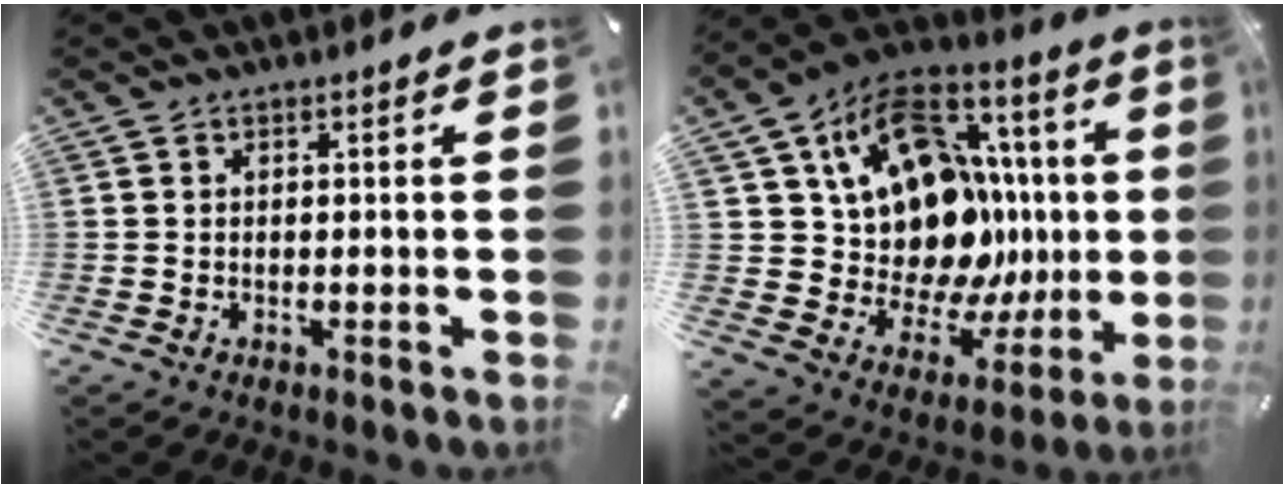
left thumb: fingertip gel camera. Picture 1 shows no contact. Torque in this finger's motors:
{"motor_torque": [2.12, 2.88, 1.21, 0.27, 0.32]}